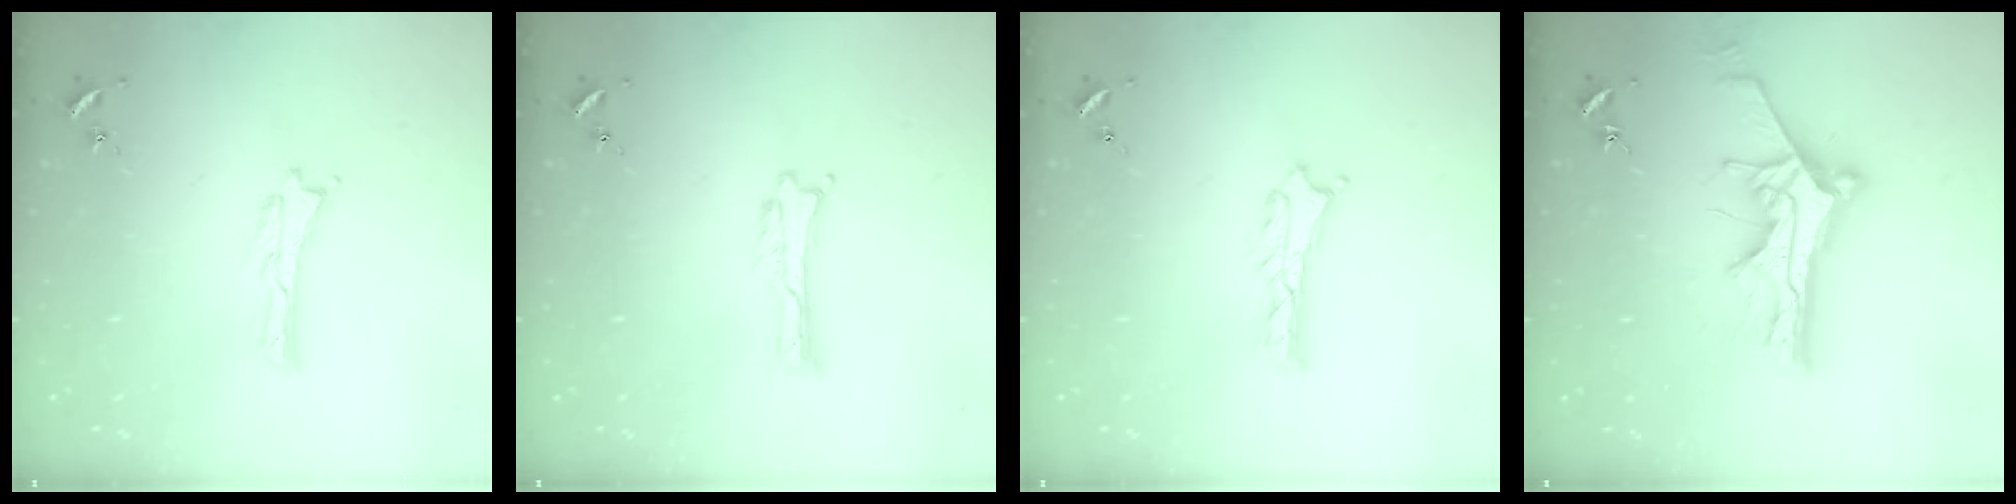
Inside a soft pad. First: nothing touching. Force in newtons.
{"total": 0.0}
{"total": 1.1, "press": 1.1, "slide": 0.2}
{"total": 11.4, "press": 11.4, "slide": 1.0}